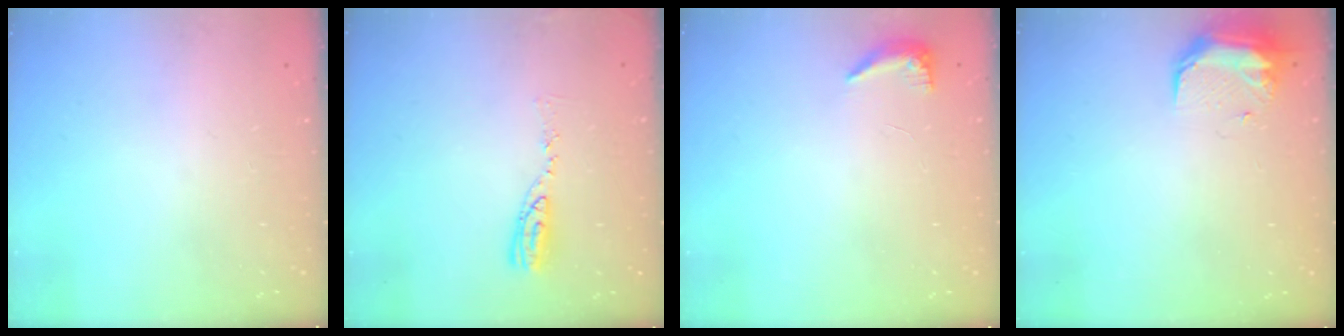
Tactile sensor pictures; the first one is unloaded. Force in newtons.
{"total": 7.9, "press": 7.9, "slide": 0.7}
{"total": 8.5, "press": 5.7, "slide": 6.3}
{"total": 8.8, "press": 8.7, "slide": 1.5}